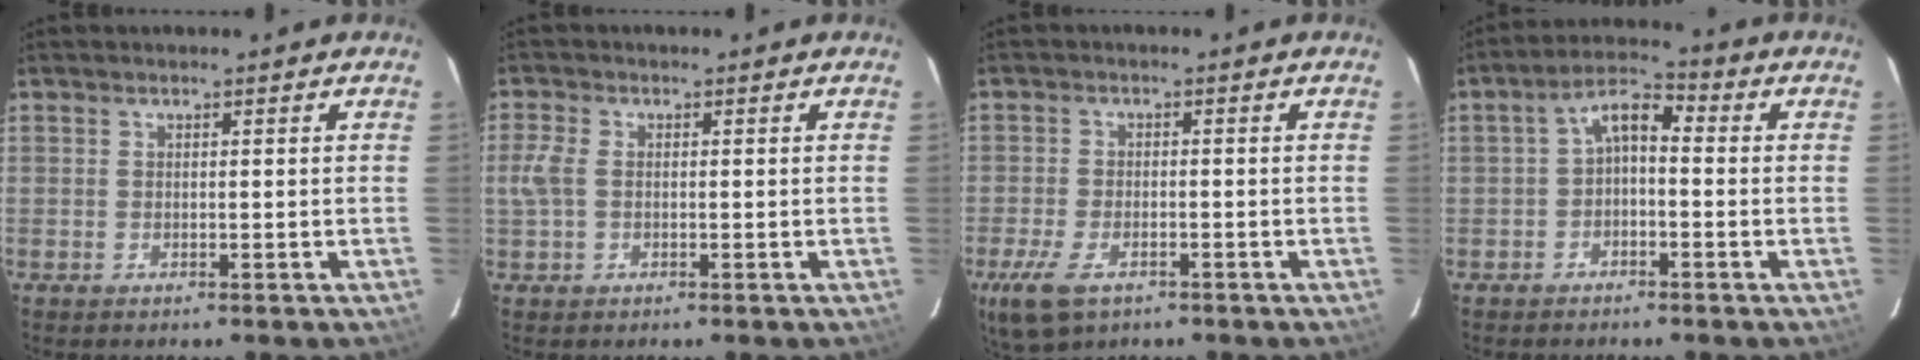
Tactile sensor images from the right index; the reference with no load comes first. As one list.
[{"total": 3.3, "force": [-0.3, 2.2, 2.5], "torque": [-0.063, 0.006, -0.008]}, {"total": 8.7, "force": [-4.9, 4.4, 5.7], "torque": [-0.145, -0.024, -0.089]}, {"total": 4.9, "force": [-1.0, 2.6, 4.0], "torque": [-0.080, 0.022, -0.022]}]